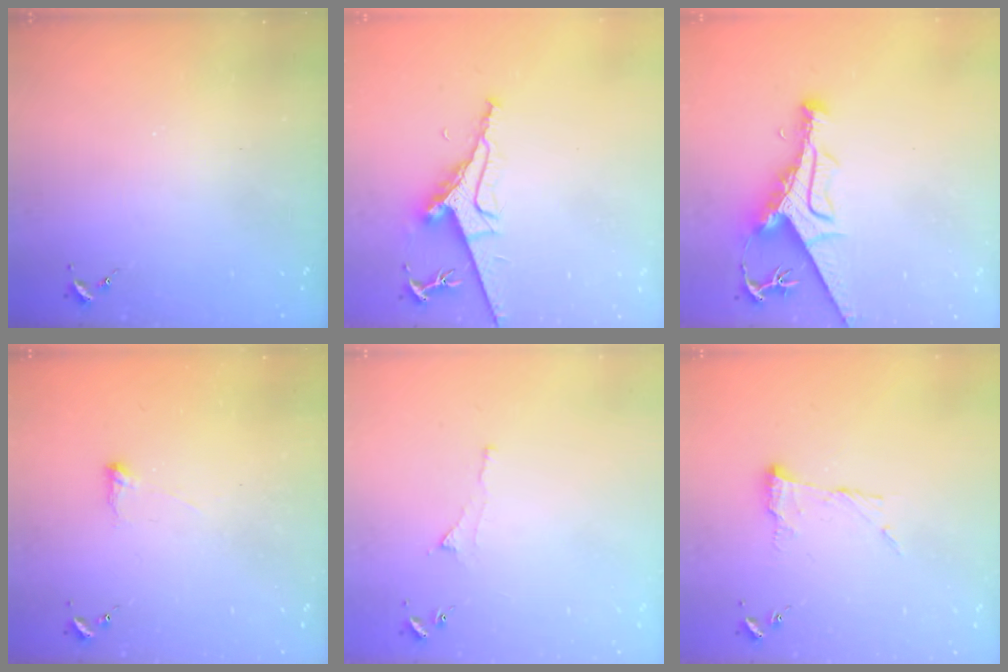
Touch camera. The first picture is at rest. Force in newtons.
{"total": 9.7, "press": 9.7, "slide": 1.3}
{"total": 11.3, "press": 11.2, "slide": 1.5}
{"total": 3.6, "press": 3.6, "slide": 0.5}
{"total": 3.3, "press": 3.3, "slide": 0.5}
{"total": 10.7, "press": 10.7, "slide": 0.3}